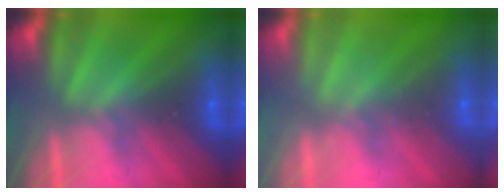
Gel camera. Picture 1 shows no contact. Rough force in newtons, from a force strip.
{"total": 2.4}